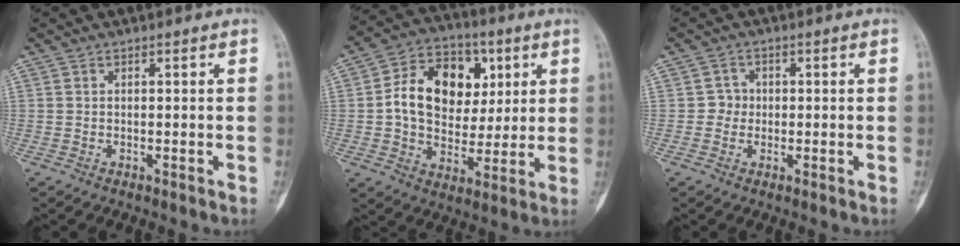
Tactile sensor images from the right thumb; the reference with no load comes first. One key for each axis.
{"total": 17.0, "fx": 3.2, "fy": 12.7, "fz": 10.8, "tx": -0.147, "ty": 0.010, "tz": 0.052}
{"total": 2.5, "fx": -0.2, "fy": 2.4, "fz": 0.5, "tx": 0.012, "ty": 0.010, "tz": -0.010}